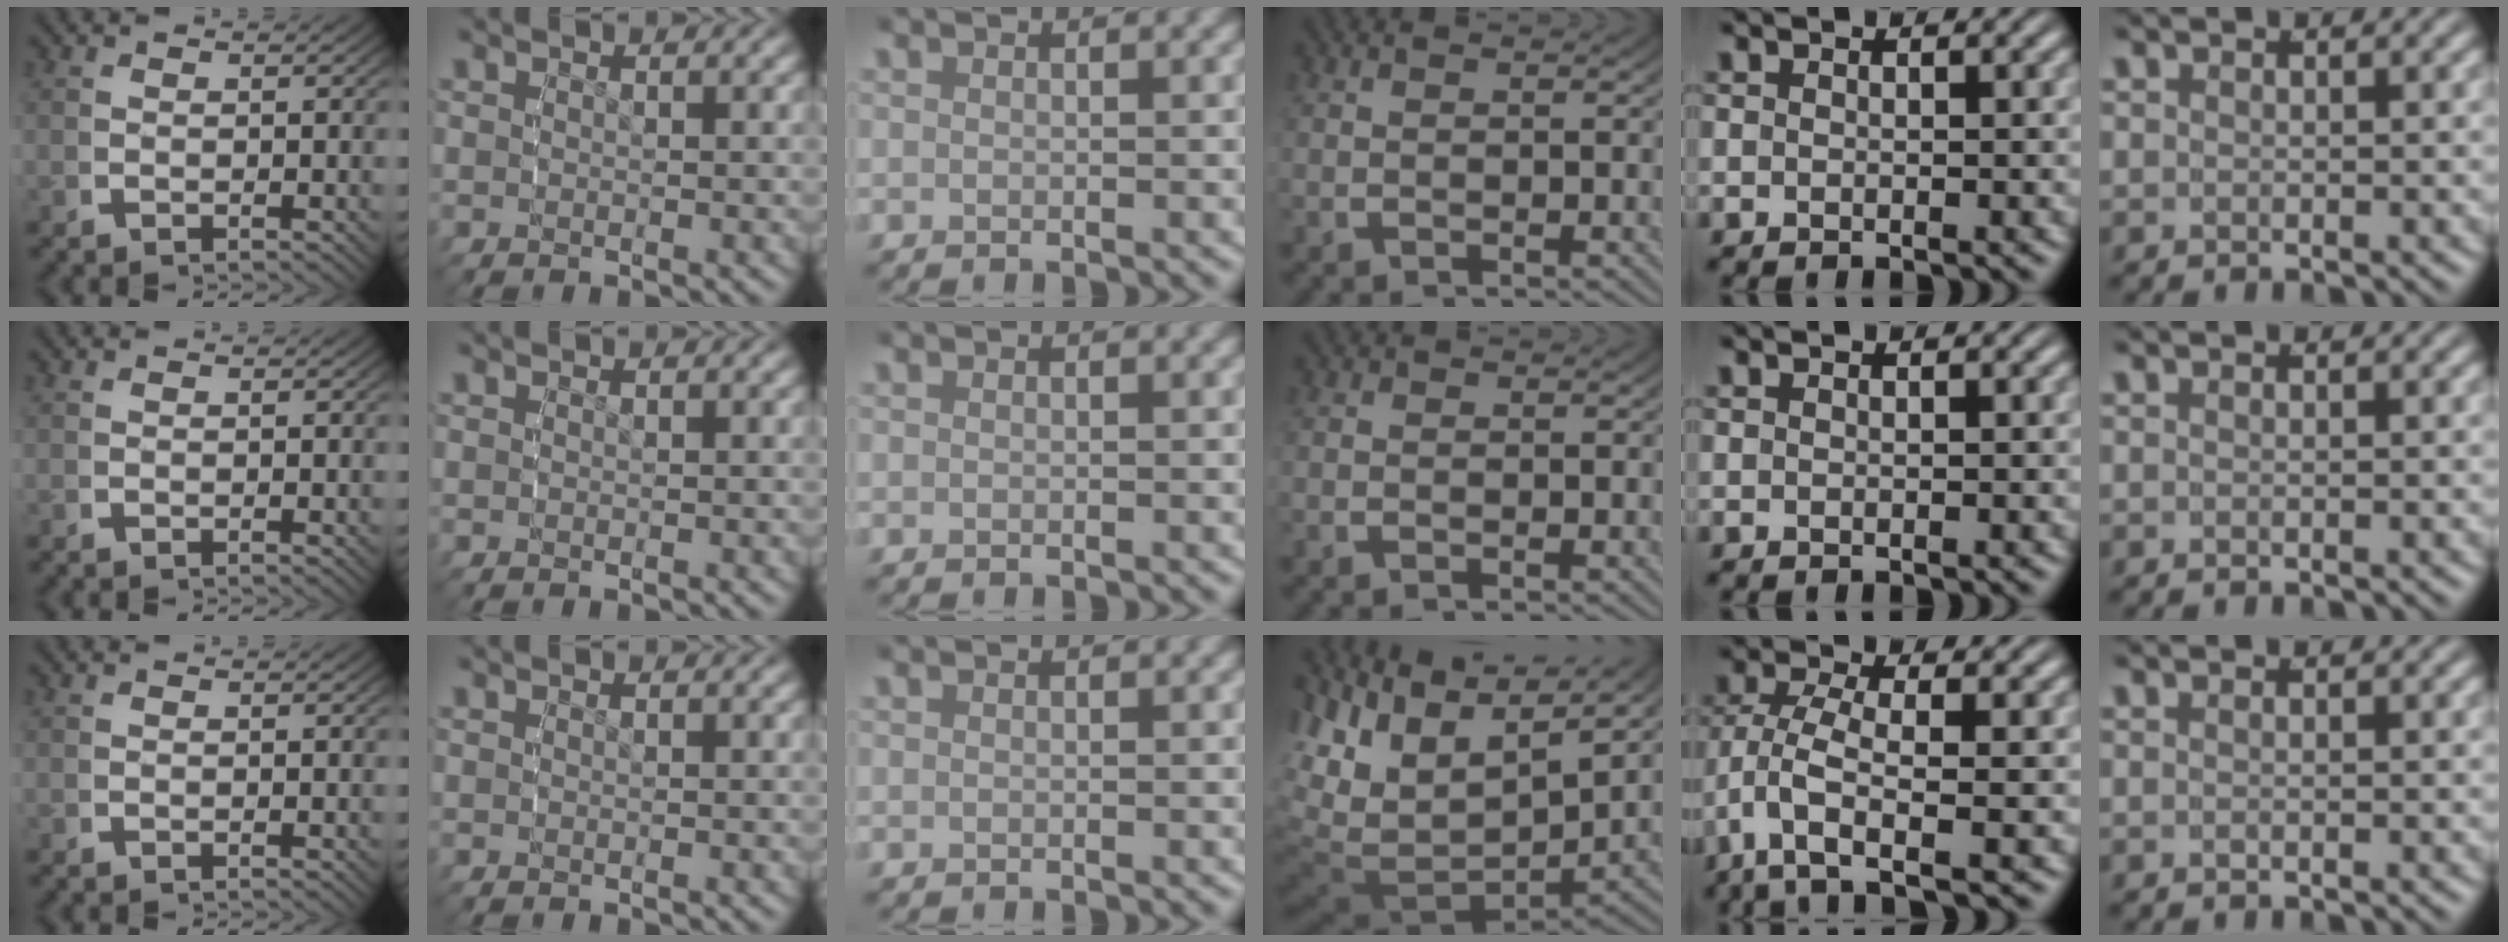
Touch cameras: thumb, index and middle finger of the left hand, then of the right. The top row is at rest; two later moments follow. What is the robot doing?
{"motion": "grasp_and_lifting", "object": "backpack"}